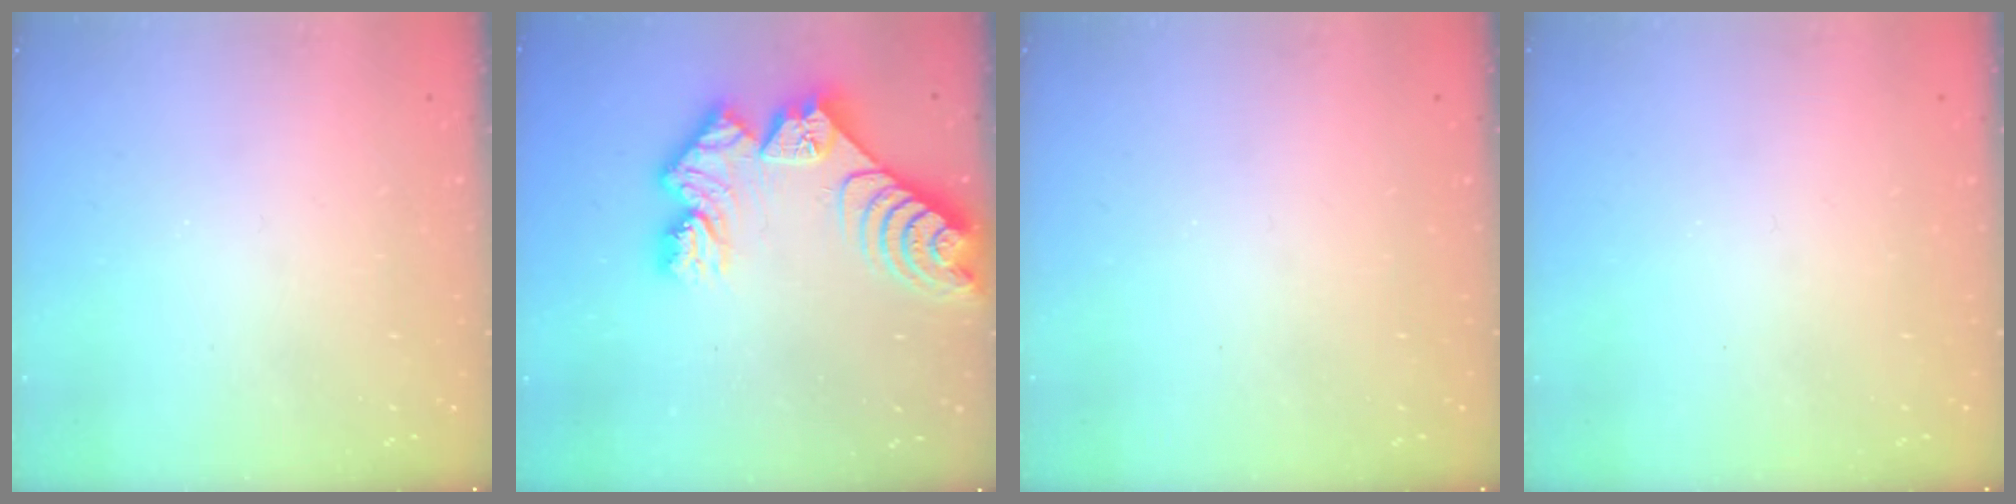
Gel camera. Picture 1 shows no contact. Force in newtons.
{"total": 13.4, "press": 13.3, "slide": 1.4}
{"total": 0.0}
{"total": 0.0}